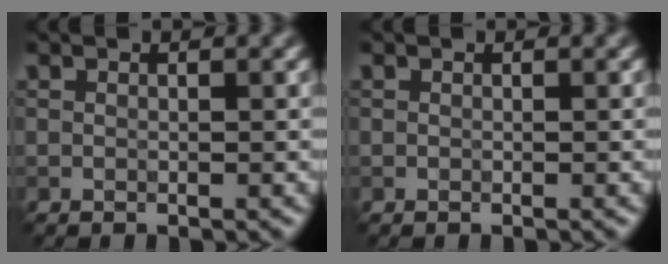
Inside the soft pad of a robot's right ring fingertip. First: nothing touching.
{"total": 0.0}